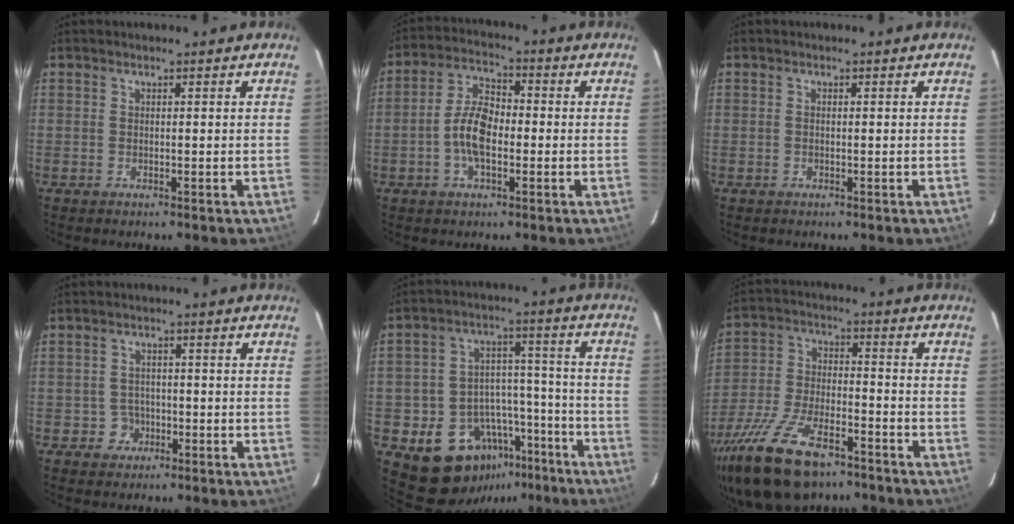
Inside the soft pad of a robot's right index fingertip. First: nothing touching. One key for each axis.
{"total": 7.7, "fx": -1.8, "fy": 3.8, "fz": 6.4, "tx": -0.129, "ty": 0.016, "tz": -0.034}
{"total": 0.0}
{"total": 3.2, "fx": -1.3, "fy": 2.9, "fz": 0.0, "tx": -0.002, "ty": 0.013, "tz": -0.021}
{"total": 16.5, "fx": -10.7, "fy": 11.6, "fz": 5.0, "tx": -0.107, "ty": 0.063, "tz": -0.134}
{"total": 20.0, "fx": -13.9, "fy": 8.4, "fz": 11.7, "tx": -0.253, "ty": -0.033, "tz": -0.246}